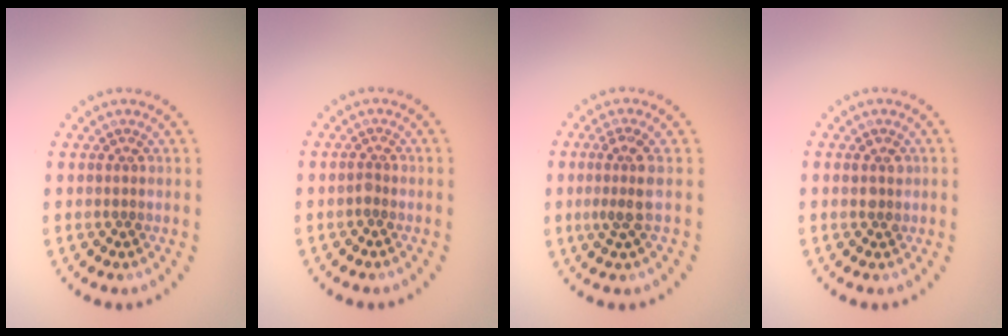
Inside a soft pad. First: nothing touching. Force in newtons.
{"total": 0.6, "press": 0.3, "slide": 0.4}
{"total": 2.4, "press": 1.9, "slide": 1.6}
{"total": 1.3, "press": 1.2, "slide": 0.5}